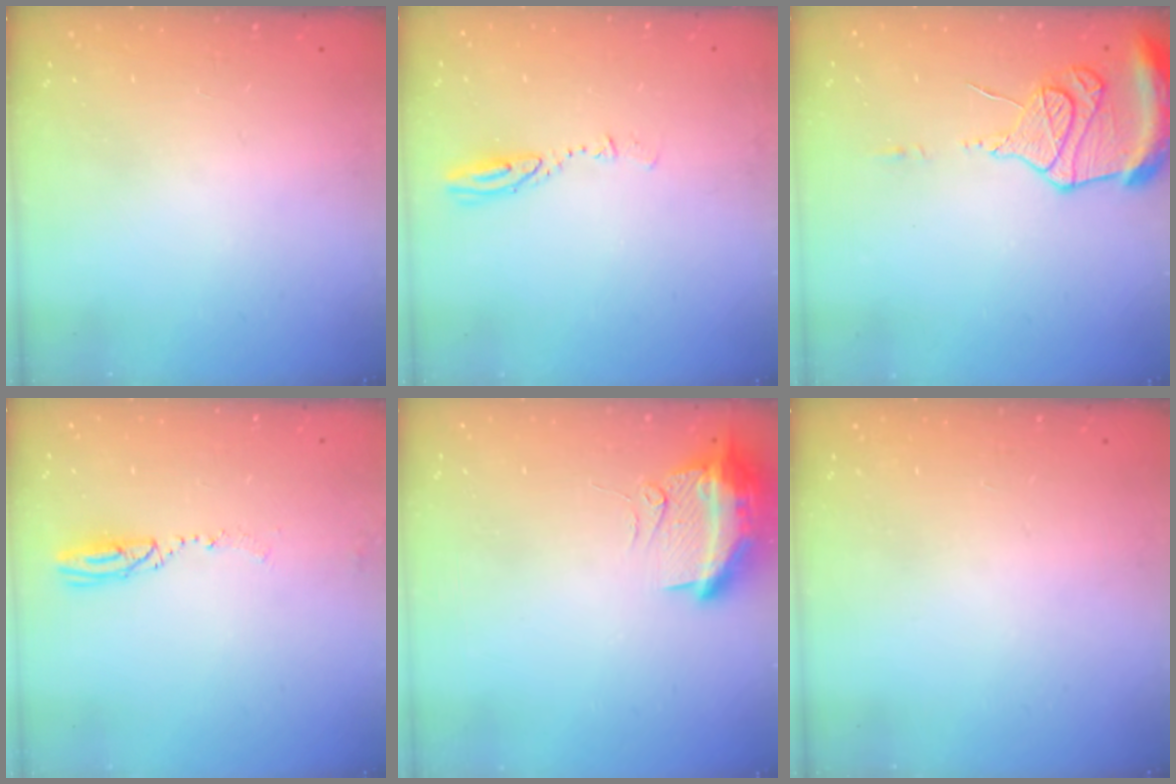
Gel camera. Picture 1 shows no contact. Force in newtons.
{"total": 5.2, "press": 5.1, "slide": 0.4}
{"total": 15.9, "press": 15.8, "slide": 1.9}
{"total": 3.8, "press": 3.8, "slide": 0.6}
{"total": 16.8, "press": 12.1, "slide": 11.7}
{"total": 0.0}